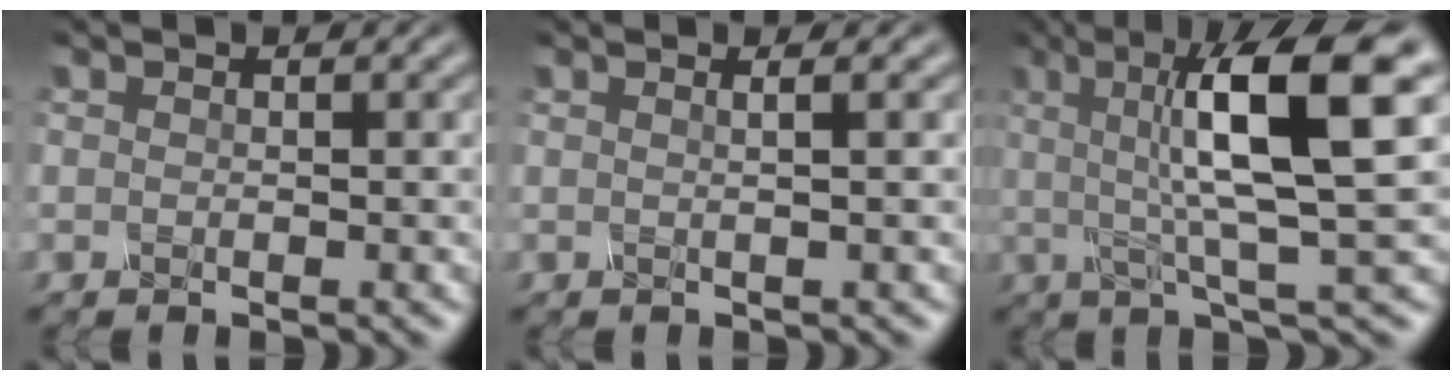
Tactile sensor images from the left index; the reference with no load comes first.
{"total": 2.6, "force": [1.0, 1.2, 2.1], "torque": [-0.010, 0.013, -0.019]}
{"total": 10.8, "force": [2.4, 2.2, 10.3], "torque": [-0.143, 0.005, 0.039]}